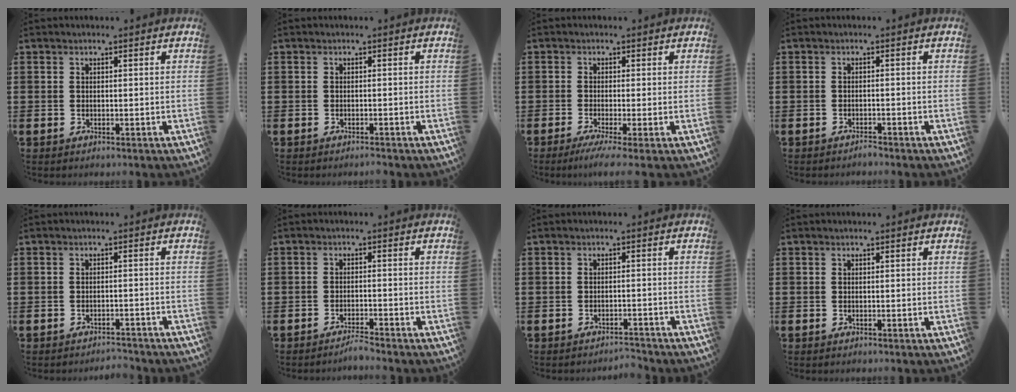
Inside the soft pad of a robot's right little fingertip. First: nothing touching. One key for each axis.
{"total": 0.5, "fx": -0.5, "fy": 0.0, "fz": 0.2, "tx": -0.004, "ty": -0.004, "tz": -0.010}
{"total": 2.2, "fx": -0.9, "fy": -0.1, "fz": 1.9, "tx": -0.036, "ty": -0.005, "tz": -0.016}
{"total": 1.0, "fx": -1.0, "fy": 0.0, "fz": 0.1, "tx": -0.005, "ty": 0.000, "tz": -0.020}
{"total": 1.5, "fx": -1.5, "fy": 0.0, "fz": 0.0, "tx": -0.003, "ty": 0.003, "tz": -0.033}
{"total": 1.8, "fx": -1.7, "fy": -0.1, "fz": 0.4, "tx": -0.009, "ty": 0.003, "tz": -0.034}
{"total": 1.7, "fx": -1.7, "fy": 0.0, "fz": 0.0, "tx": -0.004, "ty": 0.003, "tz": -0.036}
{"total": 0.0}